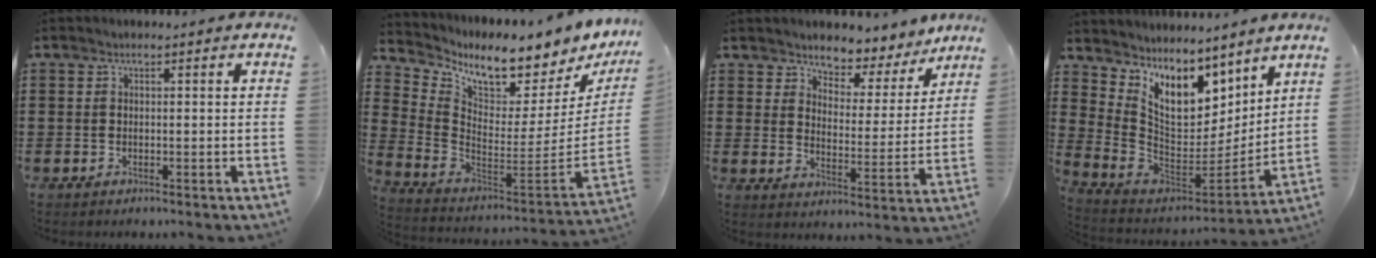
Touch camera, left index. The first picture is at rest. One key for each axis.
{"total": 6.0, "fx": 5.4, "fy": 1.0, "fz": 2.3, "tx": -0.073, "ty": -0.062, "tz": 0.086}
{"total": 4.2, "fx": 3.9, "fy": 1.5, "fz": 0.0, "tx": -0.022, "ty": -0.033, "tz": 0.061}
{"total": 10.2, "fx": 6.5, "fy": 5.4, "fz": 5.7, "tx": -0.145, "ty": -0.049, "tz": 0.124}